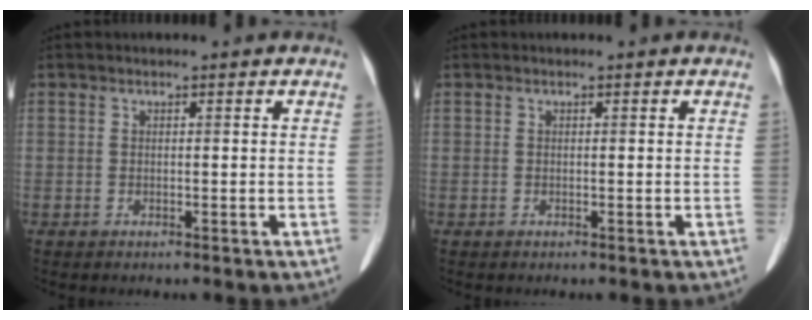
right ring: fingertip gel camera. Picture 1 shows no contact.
{"total": 0.0}